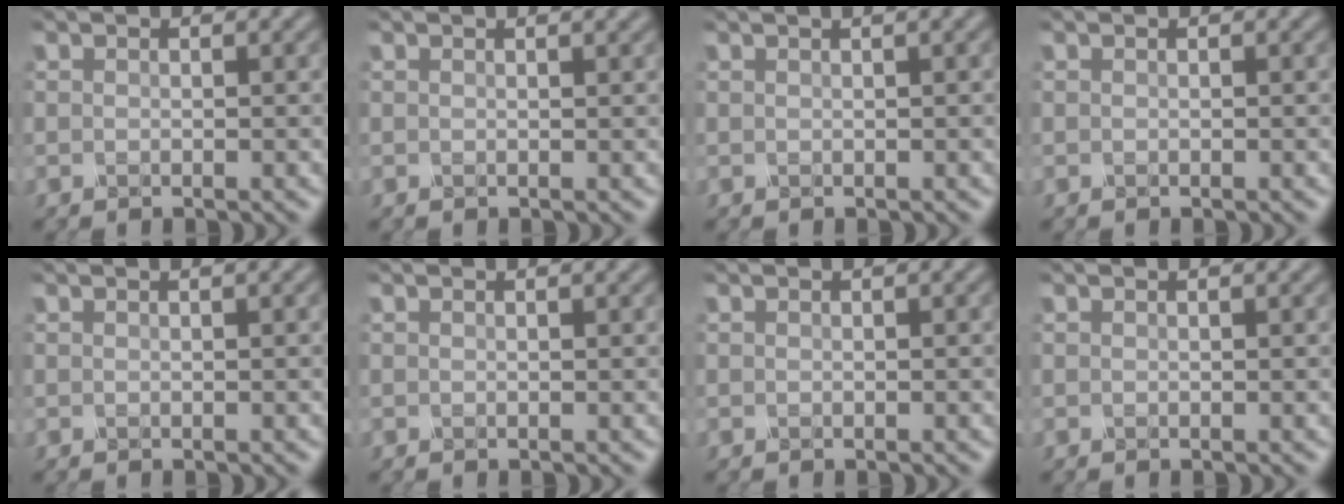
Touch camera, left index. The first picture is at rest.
{"total": 1.3, "force": [1.0, 0.3, 0.7], "torque": [-0.009, 0.001, 0.010]}
{"total": 1.9, "force": [1.1, 0.5, 1.5], "torque": [-0.016, 0.007, 0.007]}
{"total": 0.0}
{"total": 0.8, "force": [0.5, 0.1, 0.6], "torque": [-0.012, -0.001, 0.003]}
{"total": 0.9, "force": [0.7, 0.2, 0.5], "torque": [-0.009, -0.001, 0.006]}
{"total": 0.0}
{"total": 0.7, "force": [0.6, 0.1, 0.4], "torque": [-0.008, -0.001, 0.004]}